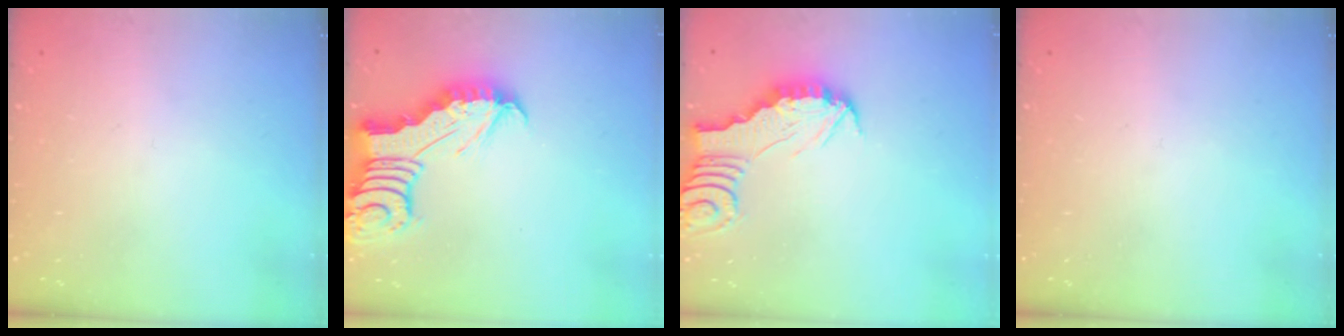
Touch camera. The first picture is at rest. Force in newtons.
{"total": 7.2, "press": 7.2, "slide": 0.7}
{"total": 3.0, "press": 3.0, "slide": 0.3}
{"total": 0.0}